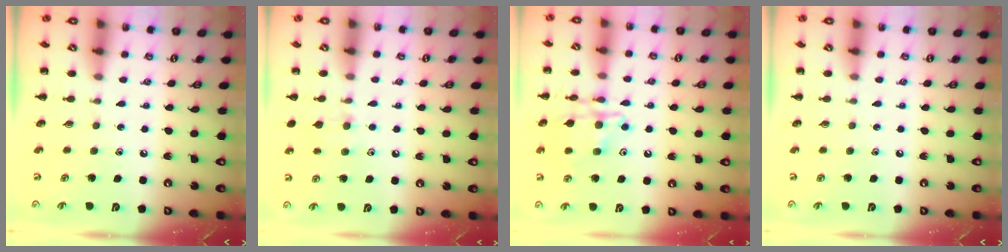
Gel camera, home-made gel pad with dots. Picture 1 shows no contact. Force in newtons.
{"total": 8.1, "press": 7.9, "slide": 1.9}
{"total": 15.0, "press": 14.9, "slide": 1.2}
{"total": 0.0}